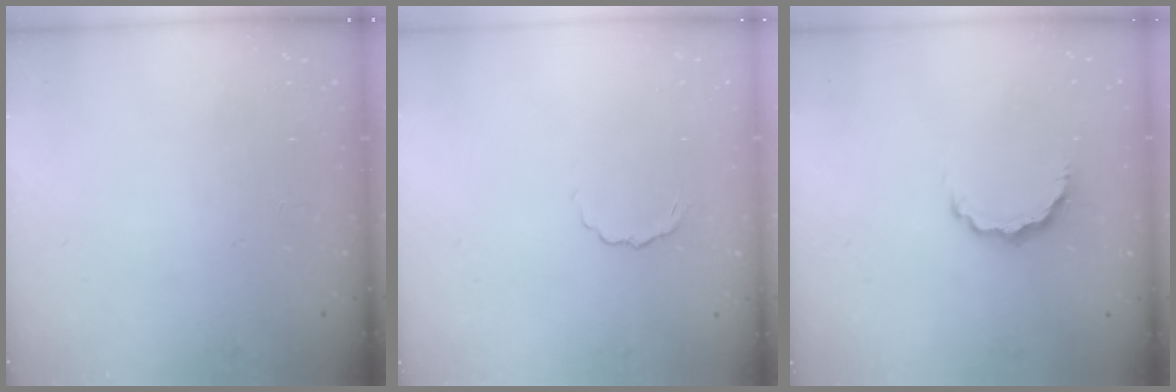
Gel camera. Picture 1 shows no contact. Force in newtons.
{"total": 3.4, "press": 3.3, "slide": 0.8}
{"total": 6.0, "press": 6.0, "slide": 0.9}